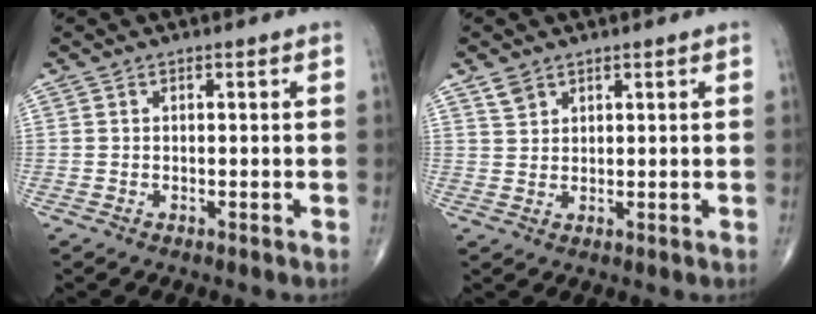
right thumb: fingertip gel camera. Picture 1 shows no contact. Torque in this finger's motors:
{"motor_torque": [-0.43, 0.33, -0.09, -0.01, 0.06]}